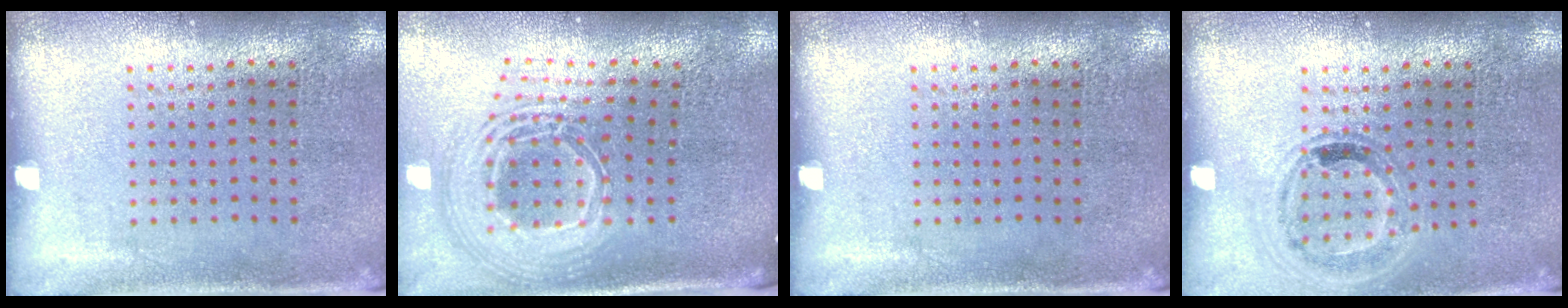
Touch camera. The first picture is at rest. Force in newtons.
{"total": 2.6, "press": 1.8, "slide": 1.8}
{"total": 0.0}
{"total": 1.0, "press": 1.0, "slide": 0.1}